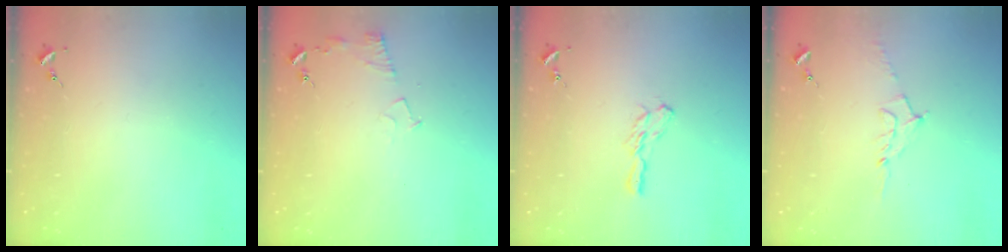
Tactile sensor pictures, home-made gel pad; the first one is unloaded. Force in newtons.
{"total": 6.1, "press": 6.1, "slide": 0.7}
{"total": 5.7, "press": 5.7, "slide": 0.4}
{"total": 7.9, "press": 7.9, "slide": 1.0}